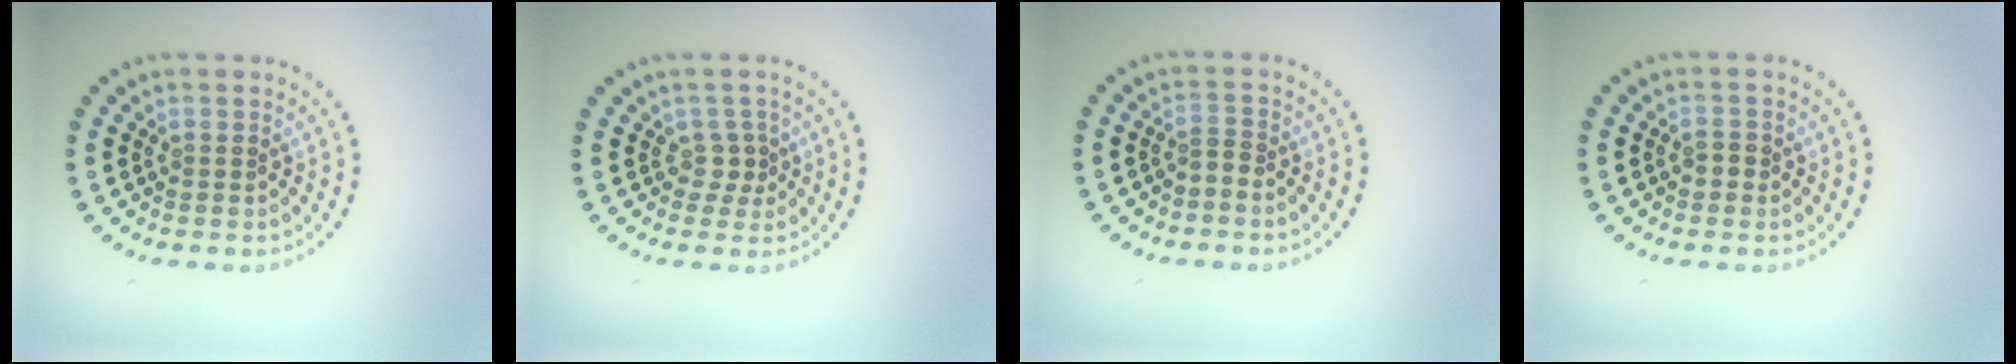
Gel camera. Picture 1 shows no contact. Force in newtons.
{"total": 1.4, "press": 0.9, "slide": 1.0}
{"total": 0.9, "press": 0.3, "slide": 0.9}
{"total": 1.0, "press": 0.9, "slide": 0.2}